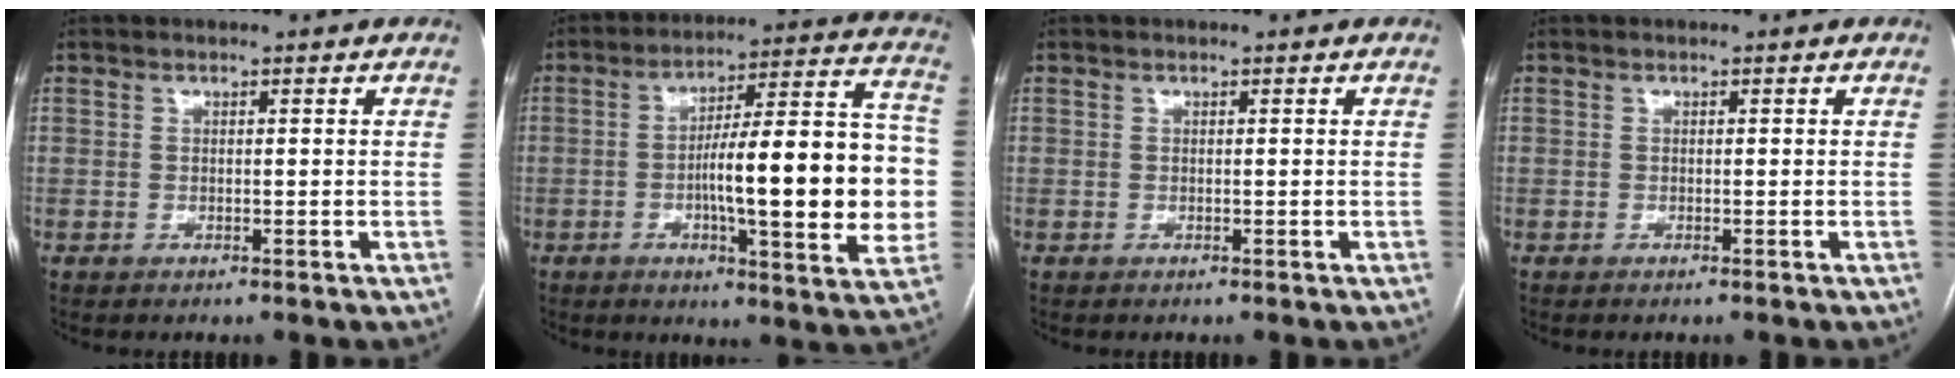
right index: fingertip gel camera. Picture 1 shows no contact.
{"total": 21.8, "force": [-2.5, 3.6, 21.4], "torque": [-0.265, 0.032, -0.032]}
{"total": 0.0}
{"total": 0.0}